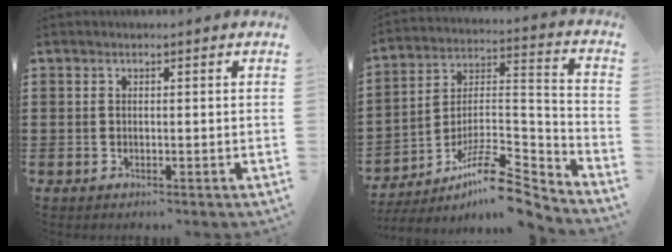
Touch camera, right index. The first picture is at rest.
{"total": 10.3, "force": [-7.9, 2.5, 6.1], "torque": [-0.110, 0.013, -0.155]}